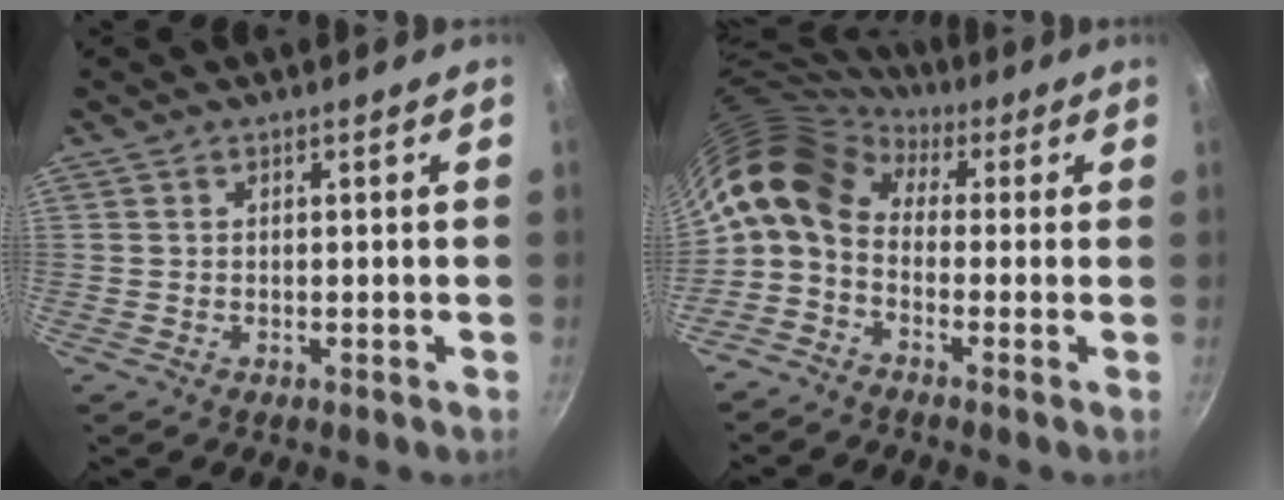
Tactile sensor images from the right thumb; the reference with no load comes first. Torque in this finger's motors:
{"motor_torque": [1.38, 1.76, 0.99, -1.02, 0.39]}